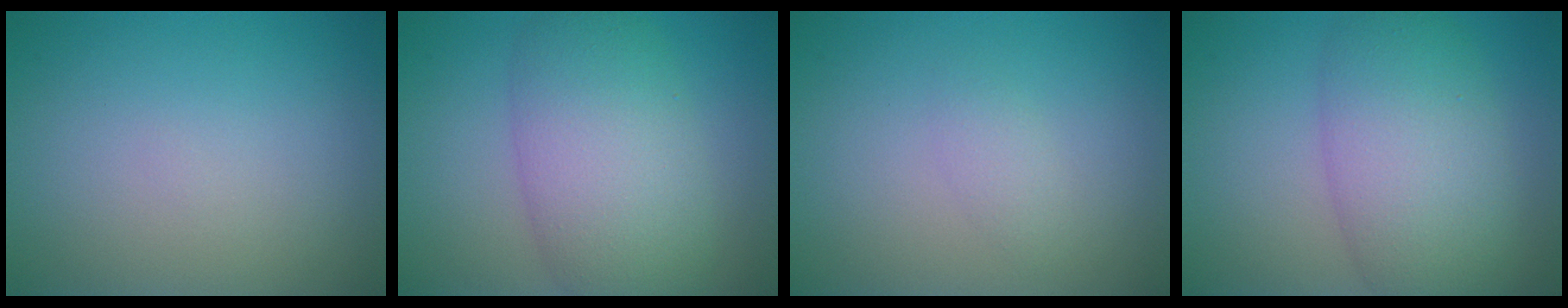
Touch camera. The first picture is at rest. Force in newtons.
{"total": 7.9, "press": 7.9, "slide": 0.2}
{"total": 1.2, "press": 1.2, "slide": 0.1}
{"total": 7.4, "press": 7.4, "slide": 0.2}